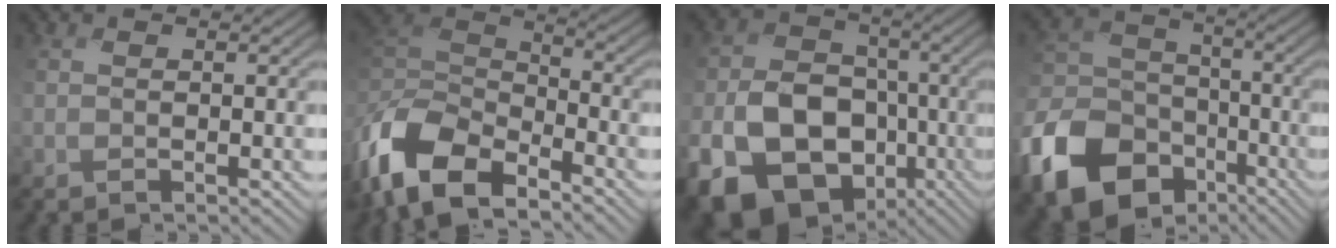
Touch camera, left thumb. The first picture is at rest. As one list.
[{"total": 12.9, "force": [-7.8, 6.3, 8.2], "torque": [-0.195, -0.010, -0.162]}, {"total": 17.1, "force": [-6.6, 13.3, 8.5], "torque": [-0.197, -0.050, -0.131]}, {"total": 17.0, "force": [-8.5, 12.3, 8.1], "torque": [-0.249, -0.042, -0.156]}]